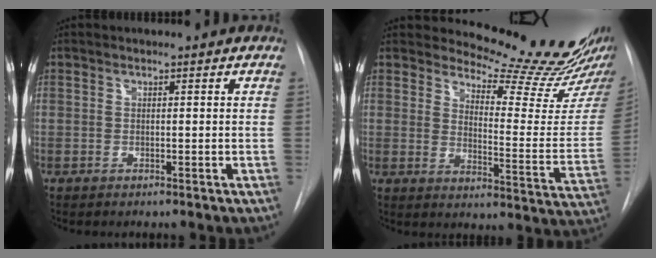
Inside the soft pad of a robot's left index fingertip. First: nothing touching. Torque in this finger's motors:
{"motor_torque": [1.00, -1.14, 0.01, -0.05]}